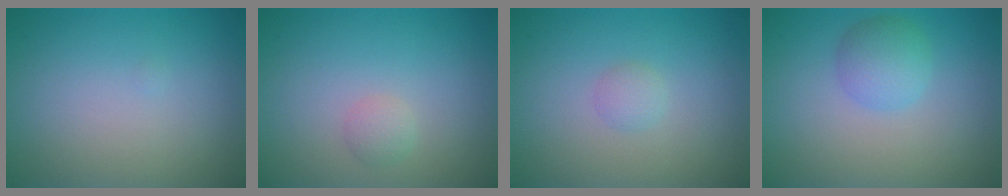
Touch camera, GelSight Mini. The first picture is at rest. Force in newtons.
{"total": 1.0, "press": 1.0, "slide": 0.0}
{"total": 1.0, "press": 1.0, "slide": 0.0}
{"total": 2.7, "press": 2.7, "slide": 0.1}